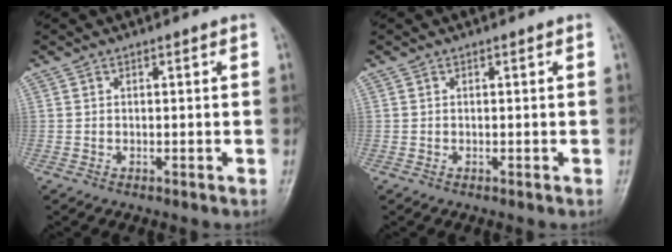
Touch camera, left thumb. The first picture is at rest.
{"total": 0.0}